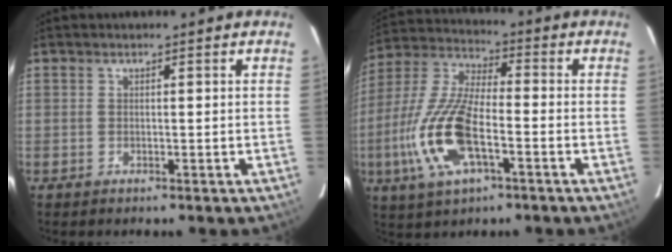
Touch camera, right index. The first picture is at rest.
{"total": 16.7, "force": [-5.2, 6.5, 14.4], "torque": [-0.315, -0.008, -0.102]}